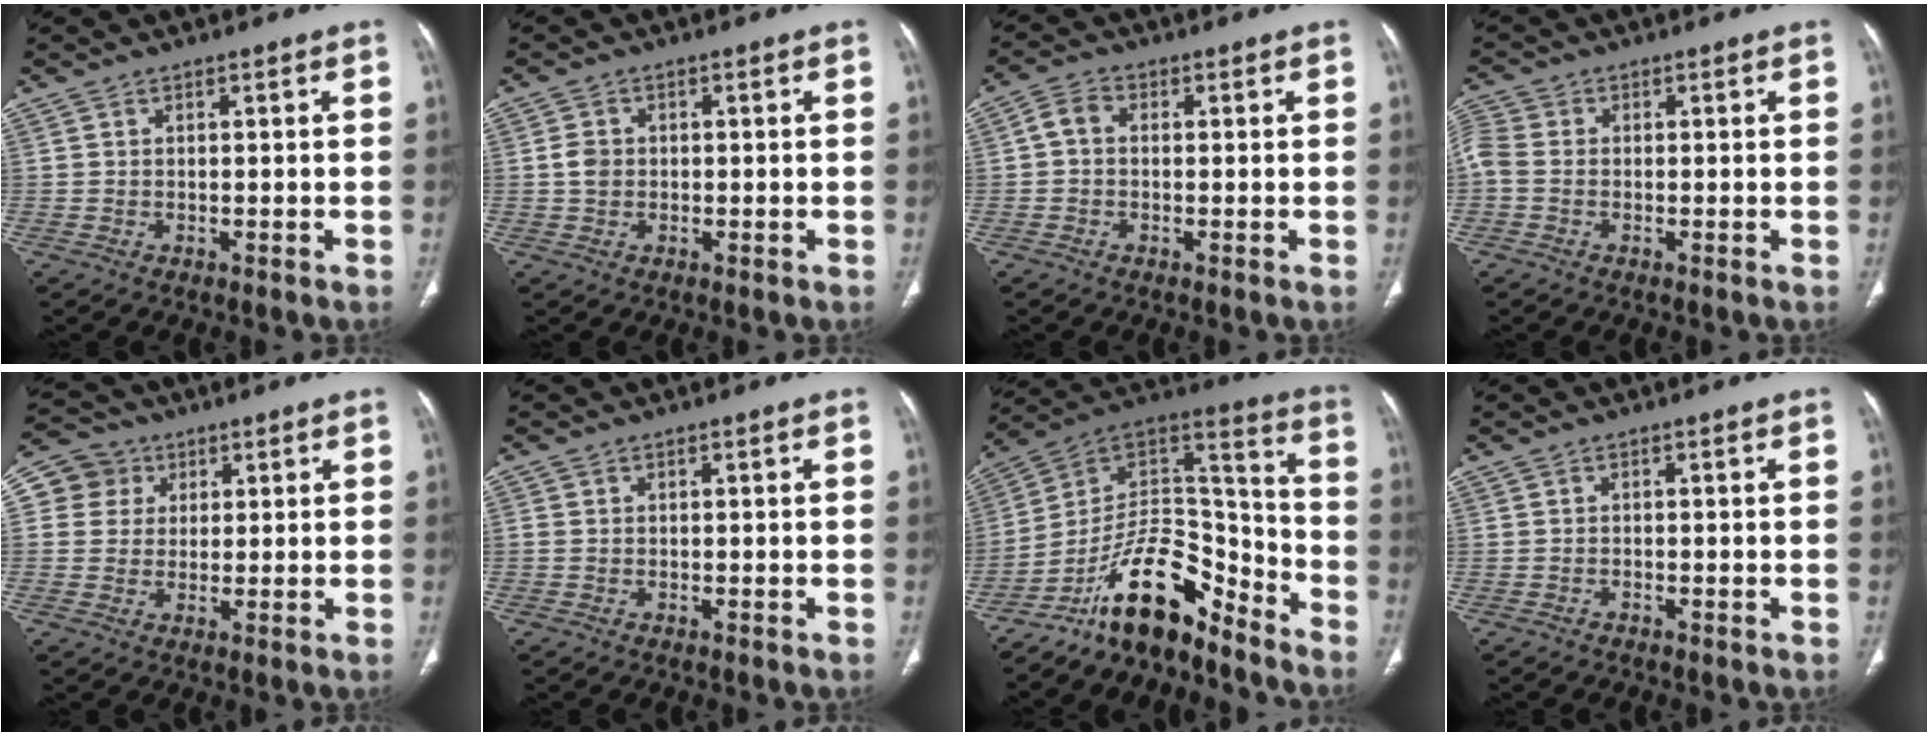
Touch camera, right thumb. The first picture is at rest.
{"total": 2.6, "force": [0.0, 2.2, 1.4], "torque": [-0.019, 0.007, -0.004]}
{"total": 3.4, "force": [0.1, 2.5, 2.3], "torque": [-0.037, 0.010, -0.009]}
{"total": 4.1, "force": [-0.7, 2.9, 2.8], "torque": [-0.077, 0.011, -0.024]}
{"total": 7.1, "force": [2.1, 6.7, 1.1], "torque": [0.006, 0.006, 0.032]}
{"total": 0.5, "force": [-0.1, 0.5, 0.3], "torque": [-0.007, 0.000, -0.004]}
{"total": 16.4, "force": [-12.5, 6.6, 8.3], "torque": [-0.100, 0.128, -0.222]}
{"total": 0.0}